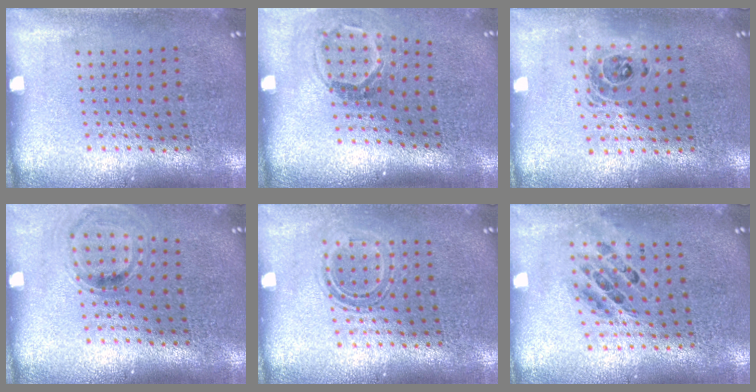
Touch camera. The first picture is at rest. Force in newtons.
{"total": 1.8, "press": 1.2, "slide": 1.4}
{"total": 1.5, "press": 1.2, "slide": 0.9}
{"total": 0.9, "press": 0.8, "slide": 0.2}
{"total": 1.2, "press": 1.0, "slide": 0.7}
{"total": 0.7, "press": 0.6, "slide": 0.2}